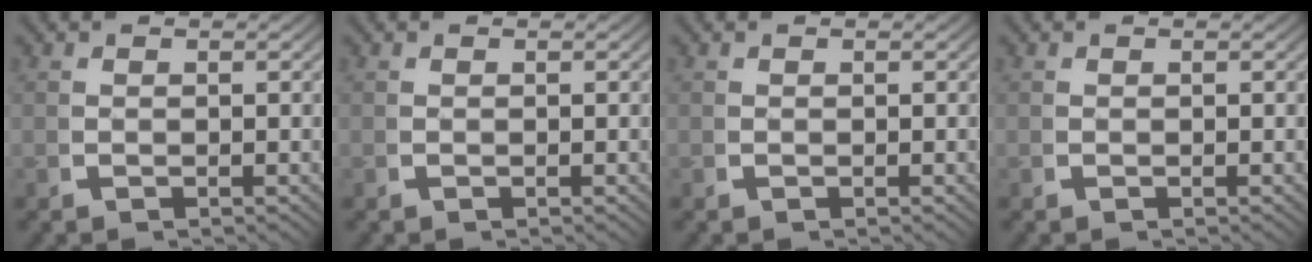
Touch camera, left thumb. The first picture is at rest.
{"total": 0.0}
{"total": 0.0}
{"total": 0.0}